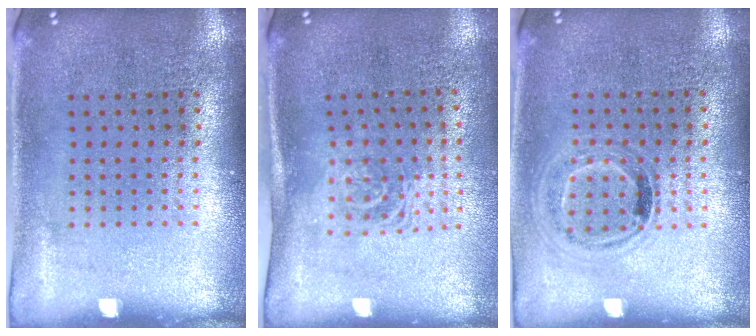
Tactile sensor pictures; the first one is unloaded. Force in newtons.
{"total": 1.7, "press": 1.2, "slide": 1.1}
{"total": 0.9, "press": 0.8, "slide": 0.4}